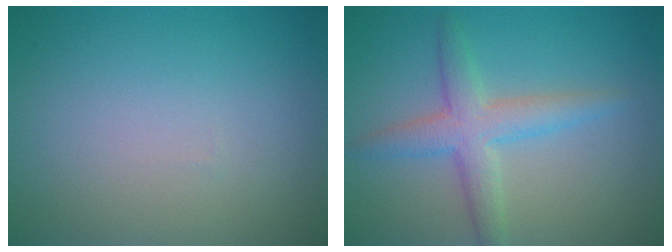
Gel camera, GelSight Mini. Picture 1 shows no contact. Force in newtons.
{"total": 3.8, "press": 3.8, "slide": 0.0}